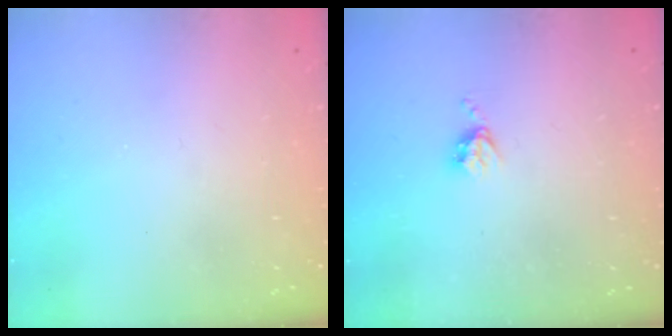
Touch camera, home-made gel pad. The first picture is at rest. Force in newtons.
{"total": 3.8, "press": 3.7, "slide": 0.5}